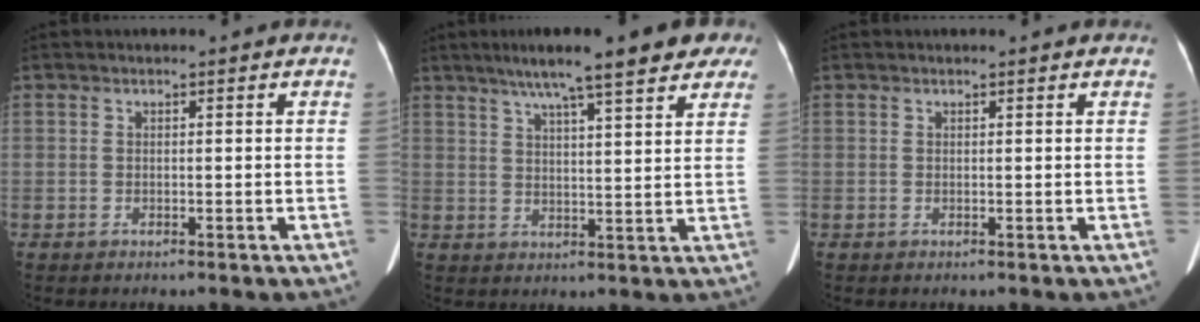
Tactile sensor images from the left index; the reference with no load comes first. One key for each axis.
{"total": 15.3, "fx": 11.2, "fy": 2.6, "fz": 10.0, "tx": -0.149, "ty": 0.037, "tz": 0.147}
{"total": 0.9, "fx": 0.9, "fy": 0.1, "fz": 0.2, "tx": -0.010, "ty": 0.010, "tz": 0.010}